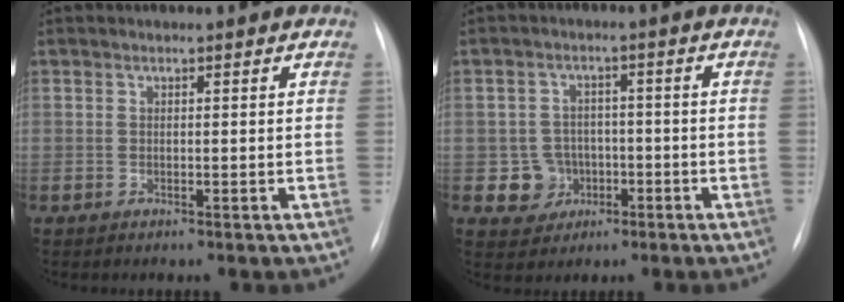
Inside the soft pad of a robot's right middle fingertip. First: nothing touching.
{"total": 5.0, "force": [-1.5, 4.8, 0.5], "torque": [-0.002, 0.013, -0.017]}